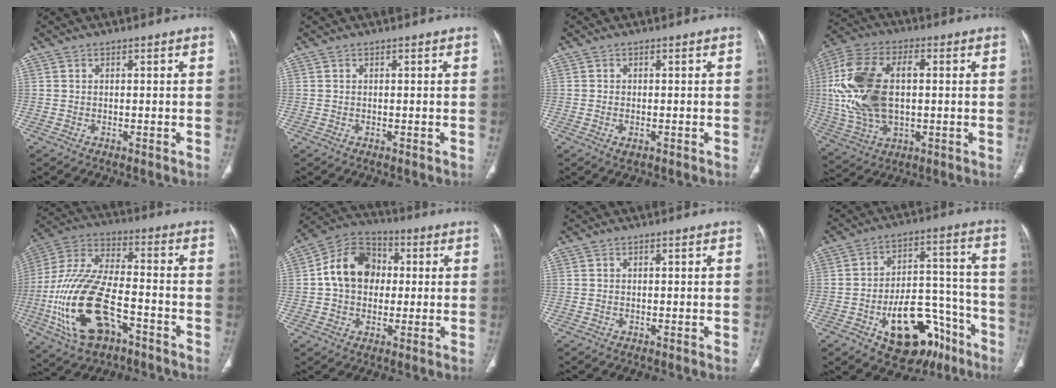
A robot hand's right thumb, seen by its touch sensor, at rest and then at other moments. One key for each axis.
{"total": 0.0}
{"total": 1.4, "fx": -0.7, "fy": 0.7, "fz": 1.1, "tx": -0.021, "ty": 0.001, "tz": -0.009}
{"total": 19.7, "fx": 1.3, "fy": 11.4, "fz": 16.1, "tx": -0.346, "ty": 0.010, "tz": 0.029}
{"total": 21.9, "fx": -7.8, "fy": 10.6, "fz": 17.5, "tx": -0.375, "ty": 0.031, "tz": -0.131}
{"total": 13.0, "fx": 1.1, "fy": 10.2, "fz": 8.0, "tx": -0.115, "ty": 0.027, "tz": 0.008}
{"total": 0.0}
{"total": 20.0, "fx": -10.2, "fy": 11.3, "fz": 13.0, "tx": -0.149, "ty": 0.083, "tz": -0.138}